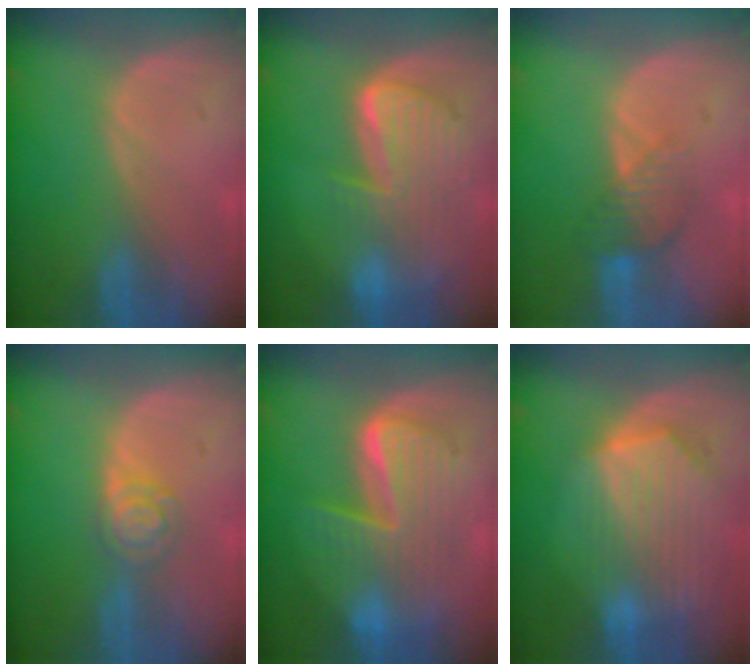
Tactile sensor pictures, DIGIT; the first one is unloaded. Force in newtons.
{"total": 9.9, "press": 8.5, "slide": 5.1}
{"total": 4.5, "press": 3.8, "slide": 2.3}
{"total": 3.8, "press": 3.8, "slide": 0.2}
{"total": 10.4, "press": 10.4, "slide": 1.0}
{"total": 10.4, "press": 9.1, "slide": 4.9}